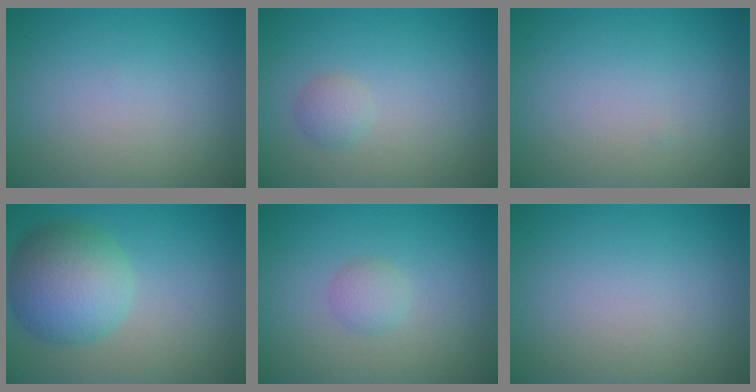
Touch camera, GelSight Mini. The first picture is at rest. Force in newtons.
{"total": 1.3, "press": 1.3, "slide": 0.1}
{"total": 0.0}
{"total": 7.2, "press": 7.2, "slide": 0.2}
{"total": 1.4, "press": 1.4, "slide": 0.1}
{"total": 0.0}